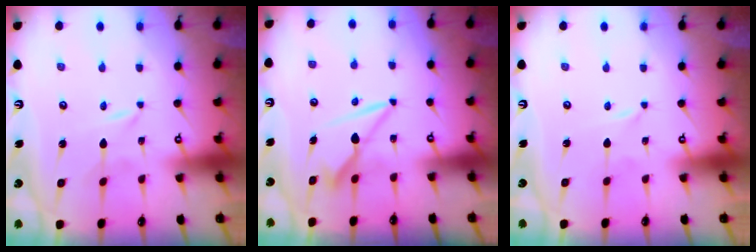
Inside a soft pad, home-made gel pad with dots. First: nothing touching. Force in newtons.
{"total": 8.6, "press": 8.5, "slide": 1.1}
{"total": 0.0}